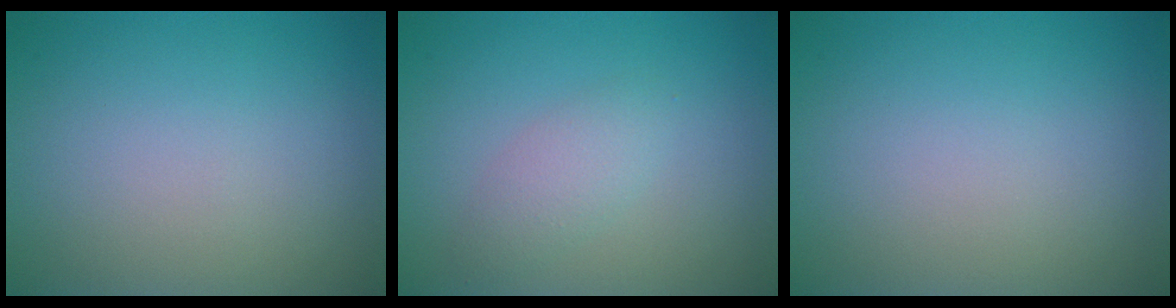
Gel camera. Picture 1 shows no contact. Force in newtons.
{"total": 1.9, "press": 1.9, "slide": 0.2}
{"total": 0.0}